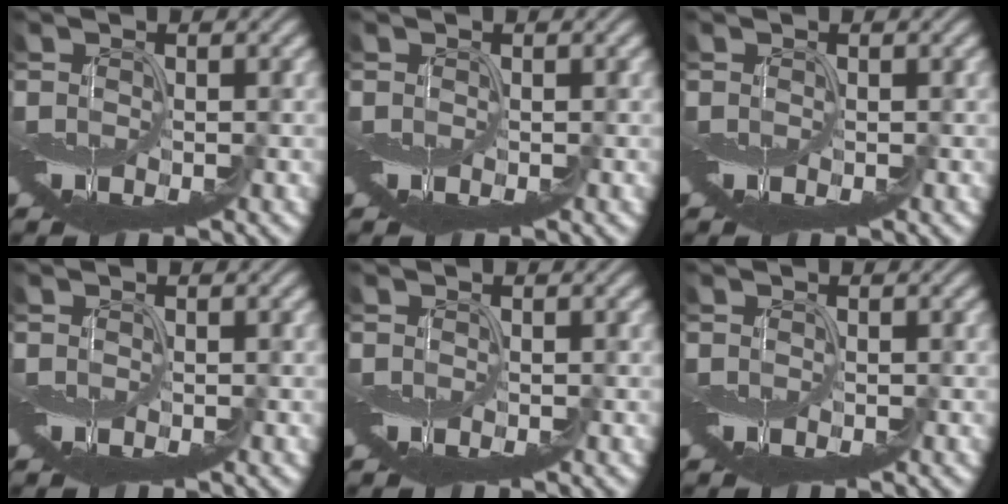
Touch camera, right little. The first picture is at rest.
{"total": 0.0}
{"total": 0.0}
{"total": 0.0}
{"total": 0.0}
{"total": 0.0}